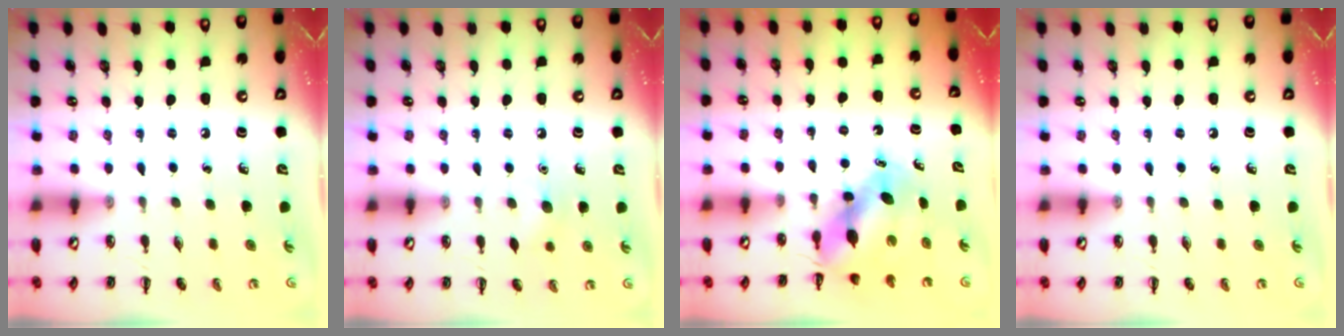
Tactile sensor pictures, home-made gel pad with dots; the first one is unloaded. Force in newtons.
{"total": 4.5, "press": 4.3, "slide": 1.2}
{"total": 6.2, "press": 6.2, "slide": 0.9}
{"total": 0.0}